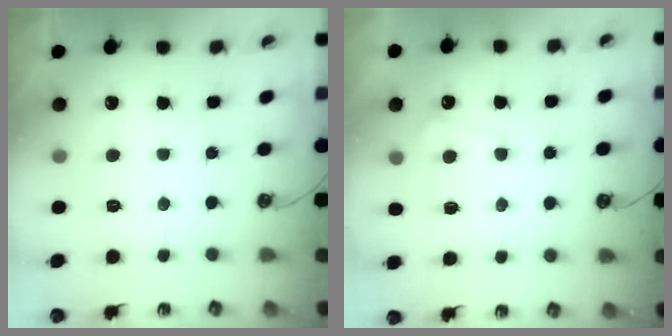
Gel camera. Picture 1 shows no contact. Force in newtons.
{"total": 4.4, "press": 4.4, "slide": 0.5}